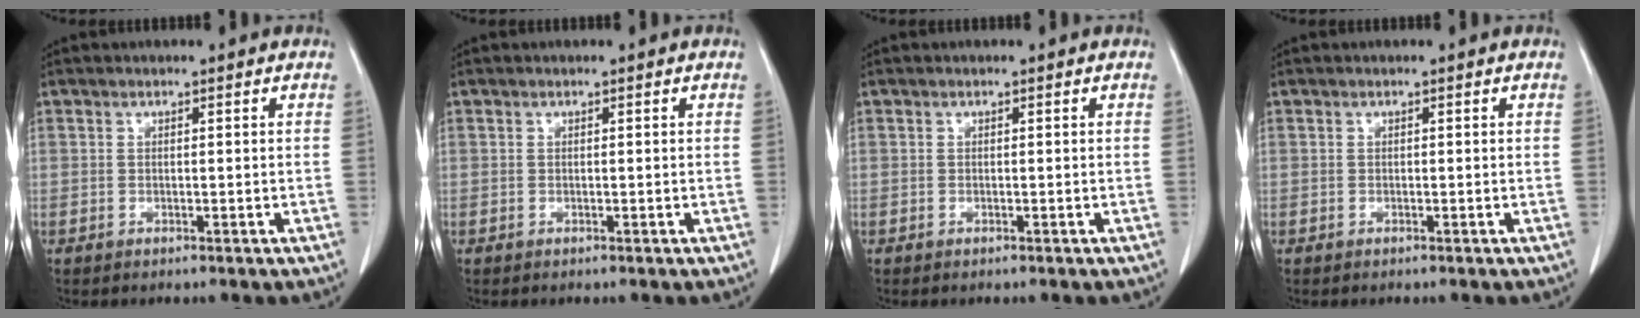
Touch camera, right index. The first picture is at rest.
{"total": 0.0}
{"total": 0.0}
{"total": 0.0}